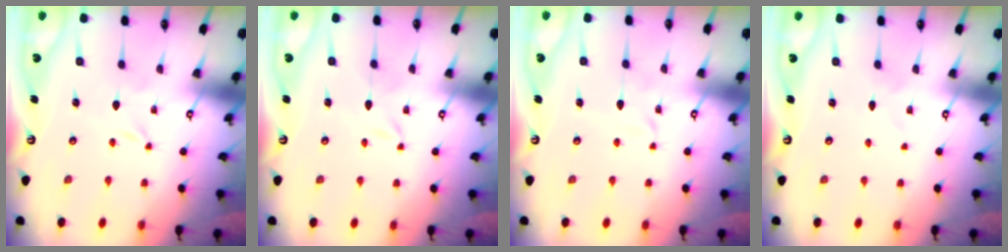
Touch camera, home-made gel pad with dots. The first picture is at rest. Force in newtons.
{"total": 1.2, "press": 1.2, "slide": 0.1}
{"total": 3.4, "press": 3.4, "slide": 0.2}
{"total": 0.6, "press": 0.6, "slide": 0.1}